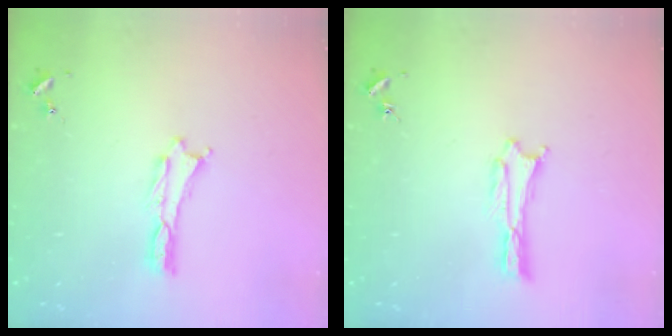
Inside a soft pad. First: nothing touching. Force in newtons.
{"total": 0.0}